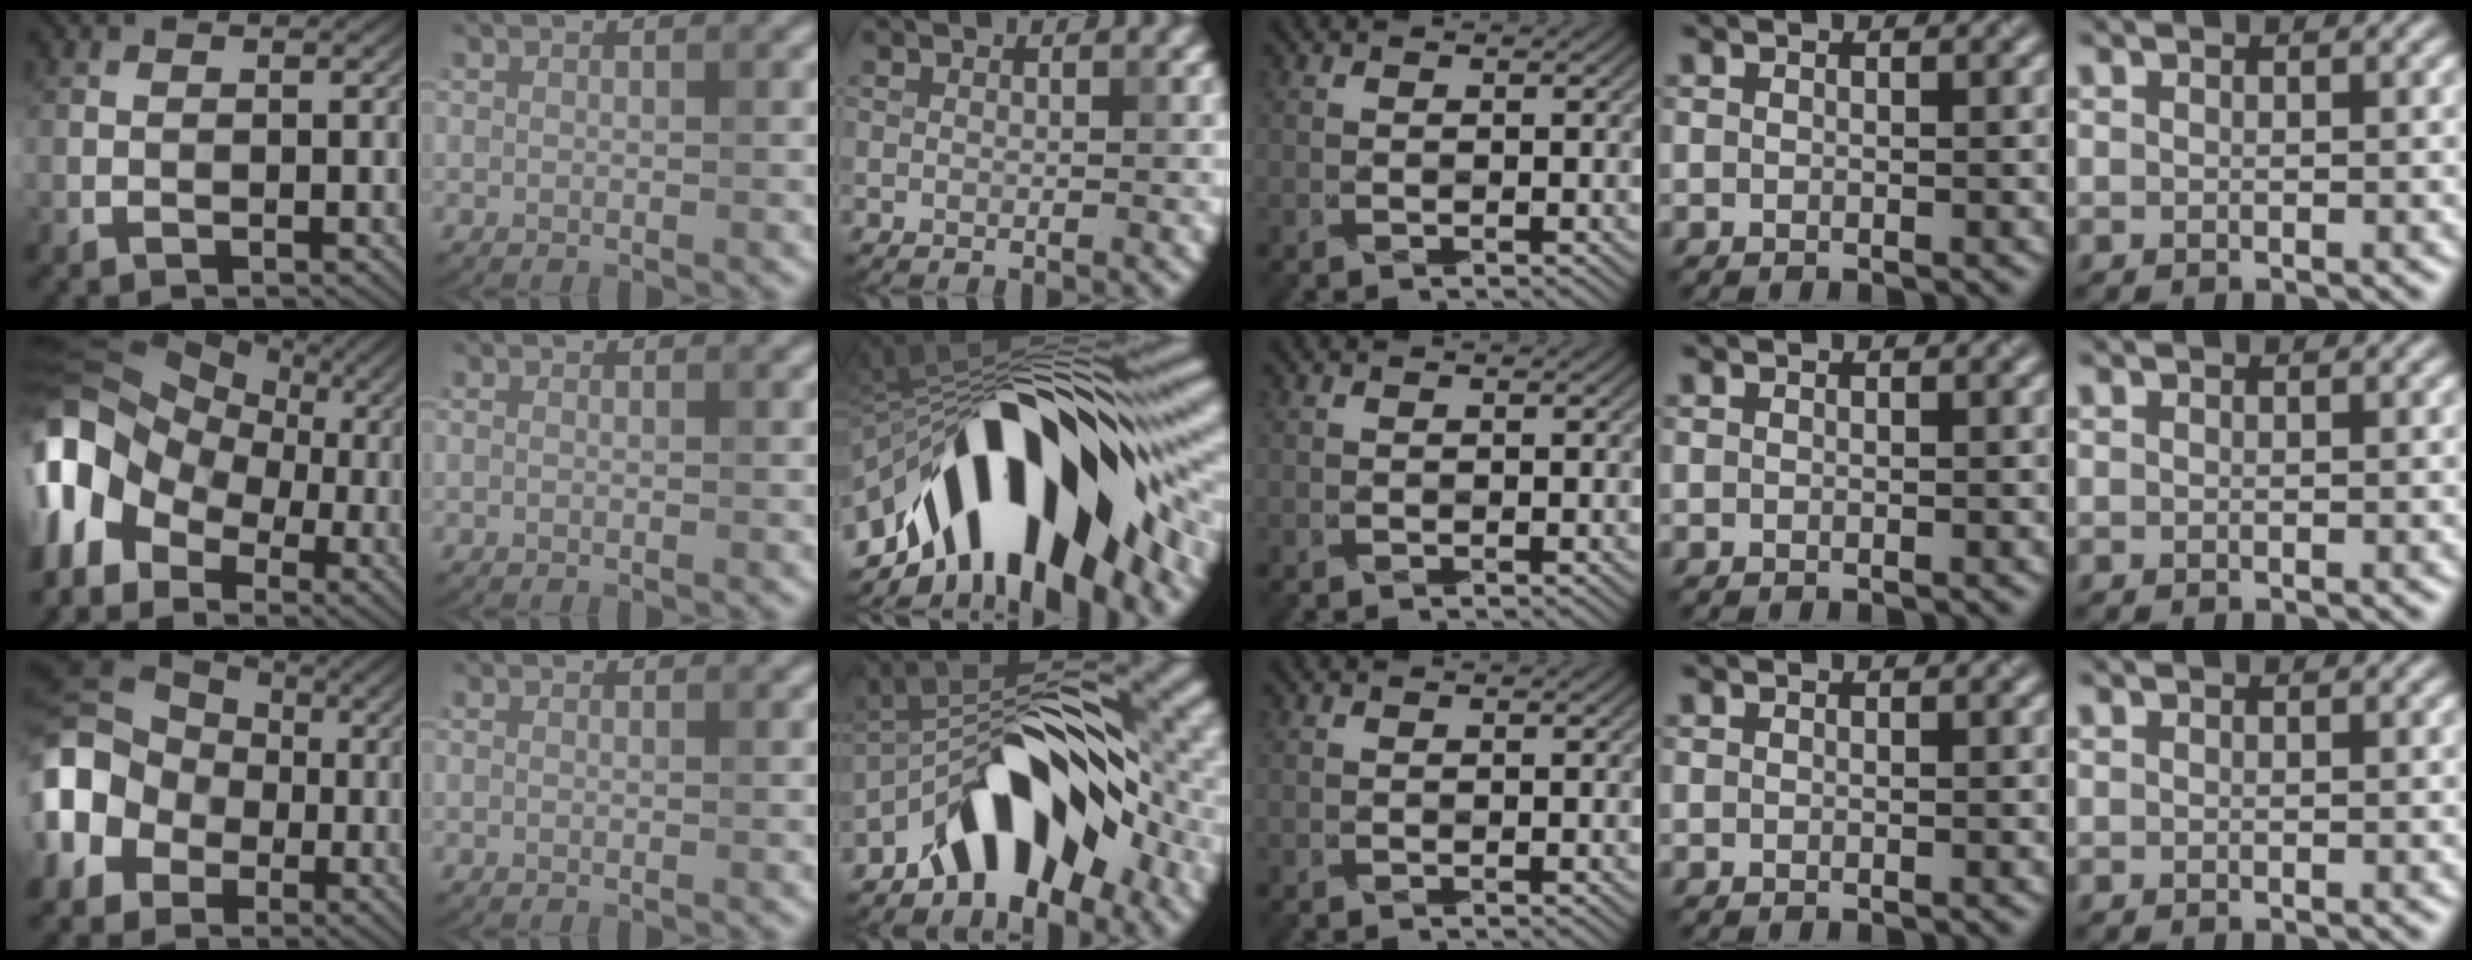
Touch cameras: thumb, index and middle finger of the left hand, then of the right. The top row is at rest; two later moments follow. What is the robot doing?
{"motion": "wrap", "object": "string"}